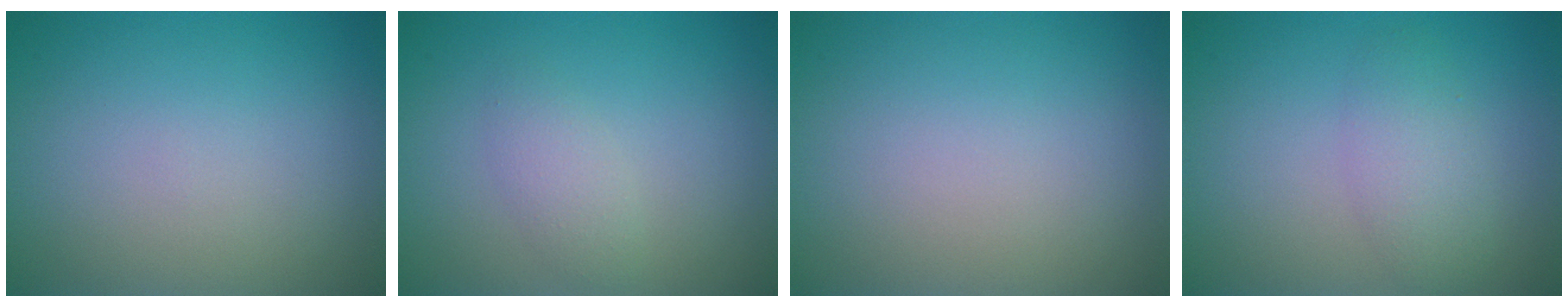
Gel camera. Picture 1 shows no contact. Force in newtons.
{"total": 1.7, "press": 1.7, "slide": 0.0}
{"total": 0.0}
{"total": 2.7, "press": 2.7, "slide": 0.0}